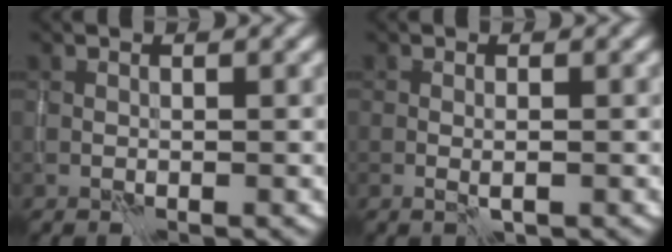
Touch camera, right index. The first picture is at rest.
{"total": 0.9, "force": [-0.1, 0.1, 0.9], "torque": [-0.018, -0.004, -0.002]}